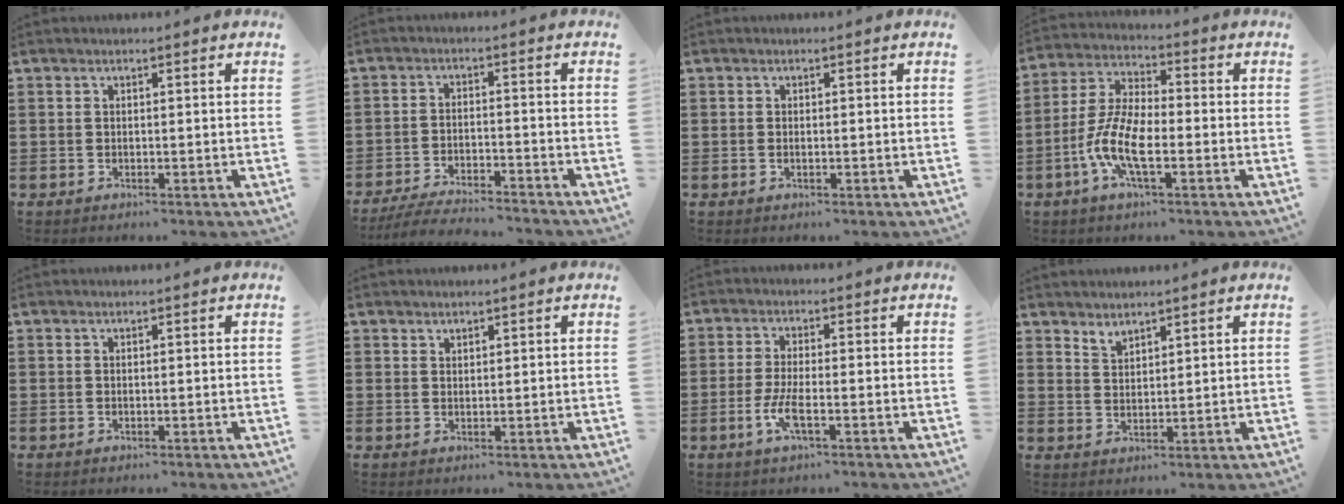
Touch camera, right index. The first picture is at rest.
{"total": 4.8, "force": [-4.6, 0.1, 1.3], "torque": [-0.029, -0.004, -0.091]}
{"total": 0.0}
{"total": 8.8, "force": [-3.1, 2.9, 7.7], "torque": [-0.189, -0.015, -0.066]}
{"total": 0.0}
{"total": 1.1, "force": [1.0, 0.4, -0.1], "torque": [-0.001, 0.001, 0.020]}
{"total": 4.6, "force": [-1.8, 1.0, 4.1], "torque": [-0.089, -0.006, -0.037]}
{"total": 2.1, "force": [2.0, 0.6, 0.1], "torque": [-0.006, 0.003, 0.039]}